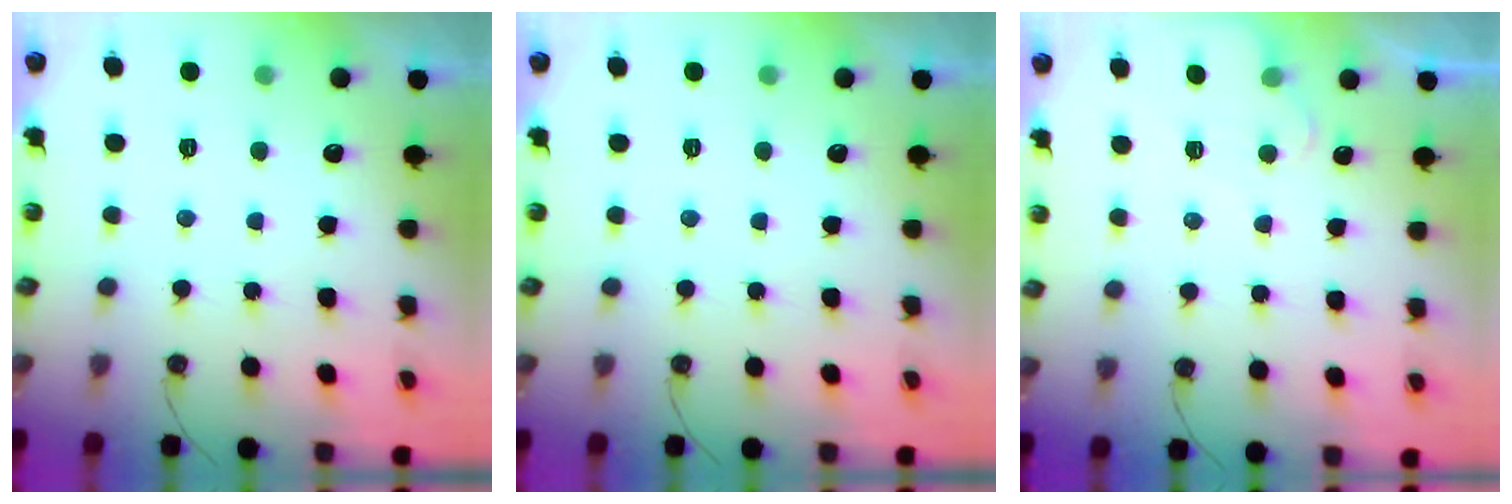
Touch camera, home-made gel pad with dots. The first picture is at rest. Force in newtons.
{"total": 0.0}
{"total": 5.7, "press": 5.6, "slide": 0.7}